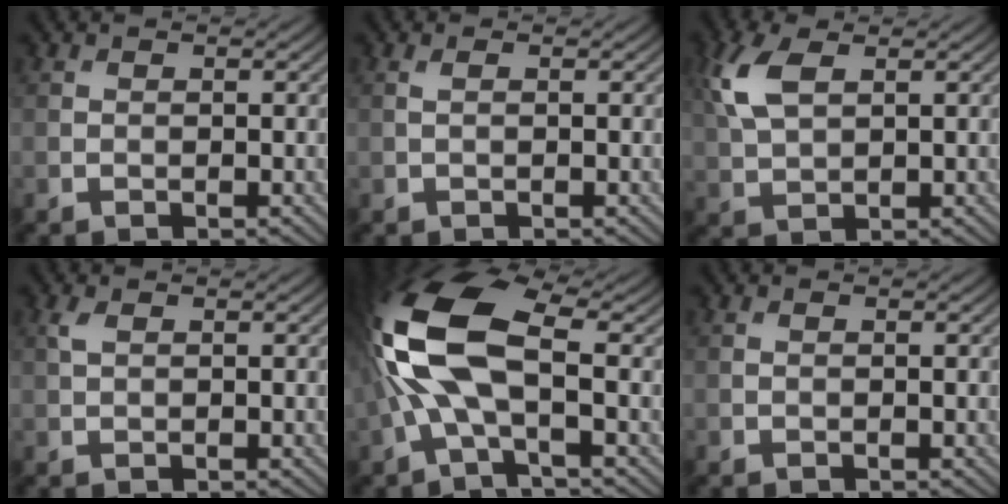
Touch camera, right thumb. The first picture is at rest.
{"total": 0.6, "force": [0.2, 0.1, 0.5], "torque": [-0.014, 0.001, 0.003]}
{"total": 6.3, "force": [2.6, 3.2, 4.8], "torque": [-0.130, 0.012, 0.051]}
{"total": 1.2, "force": [0.6, 0.5, 0.9], "torque": [-0.028, 0.003, 0.010]}
{"total": 12.9, "force": [0.4, 5.6, 11.7], "torque": [-0.284, 0.022, -0.006]}
{"total": 0.0}